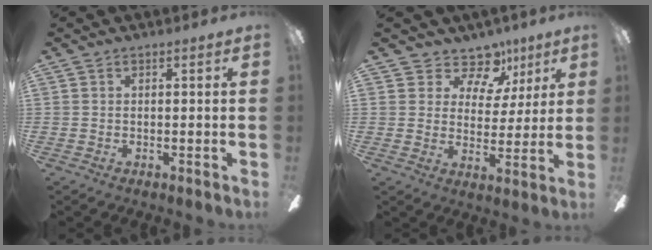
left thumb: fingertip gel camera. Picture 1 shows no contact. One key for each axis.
{"total": 10.8, "fx": 7.7, "fy": 6.5, "fz": 3.7, "tx": -0.064, "ty": -0.049, "tz": 0.146}